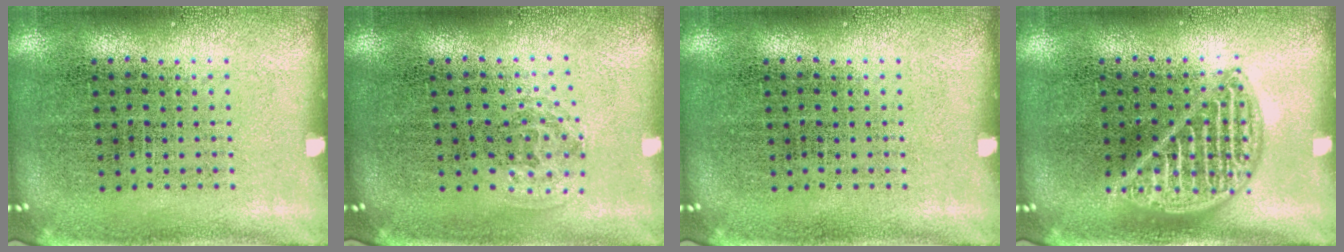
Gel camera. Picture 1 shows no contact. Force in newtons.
{"total": 1.0, "press": 0.6, "slide": 0.8}
{"total": 0.0}
{"total": 2.1, "press": 2.1, "slide": 0.2}